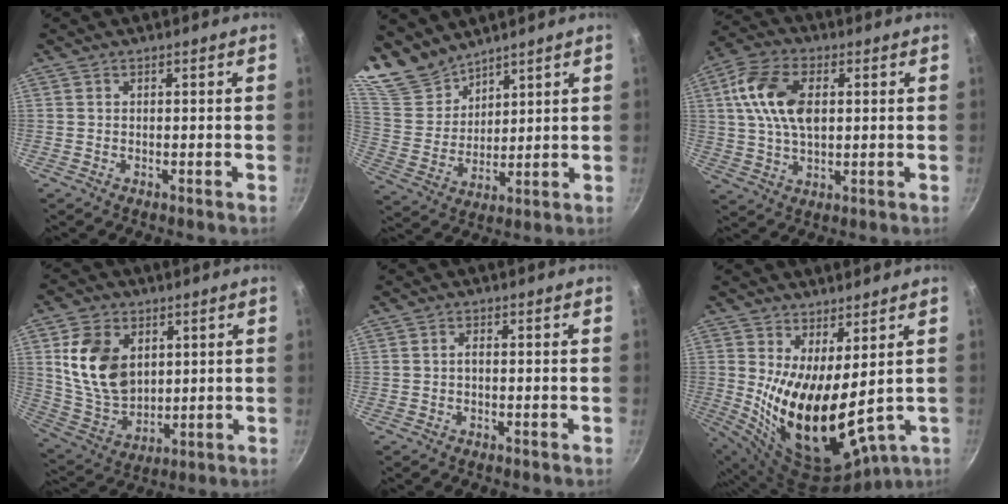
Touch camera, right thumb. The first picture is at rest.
{"total": 9.4, "force": [8.0, 4.5, 2.1], "torque": [-0.019, -0.038, 0.171]}
{"total": 12.7, "force": [2.5, 7.5, 10.0], "torque": [-0.177, 0.009, 0.037]}
{"total": 14.5, "force": [3.8, 10.3, 9.4], "torque": [-0.150, -0.023, 0.085]}
{"total": 1.0, "force": [-0.2, 0.4, 0.9], "torque": [-0.020, 0.006, -0.005]}
{"total": 16.2, "force": [2.4, 7.5, 14.2], "torque": [-0.235, -0.055, 0.065]}